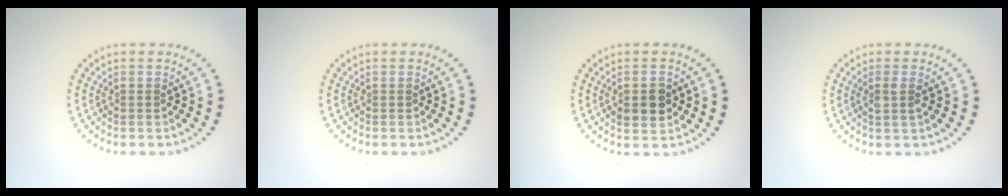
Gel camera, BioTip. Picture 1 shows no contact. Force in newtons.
{"total": 0.0}
{"total": 3.0, "press": 3.0, "slide": 0.2}
{"total": 1.5, "press": 1.3, "slide": 0.9}